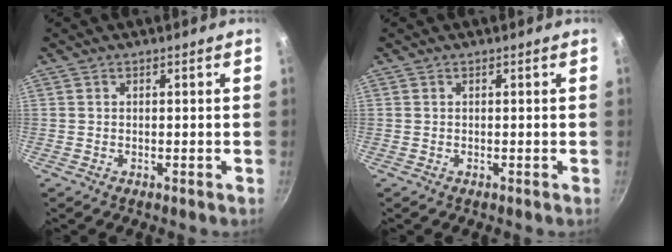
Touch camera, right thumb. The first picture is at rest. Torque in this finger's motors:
{"motor_torque": [-0.05, -0.07, 0.07, -0.02, 0.00]}